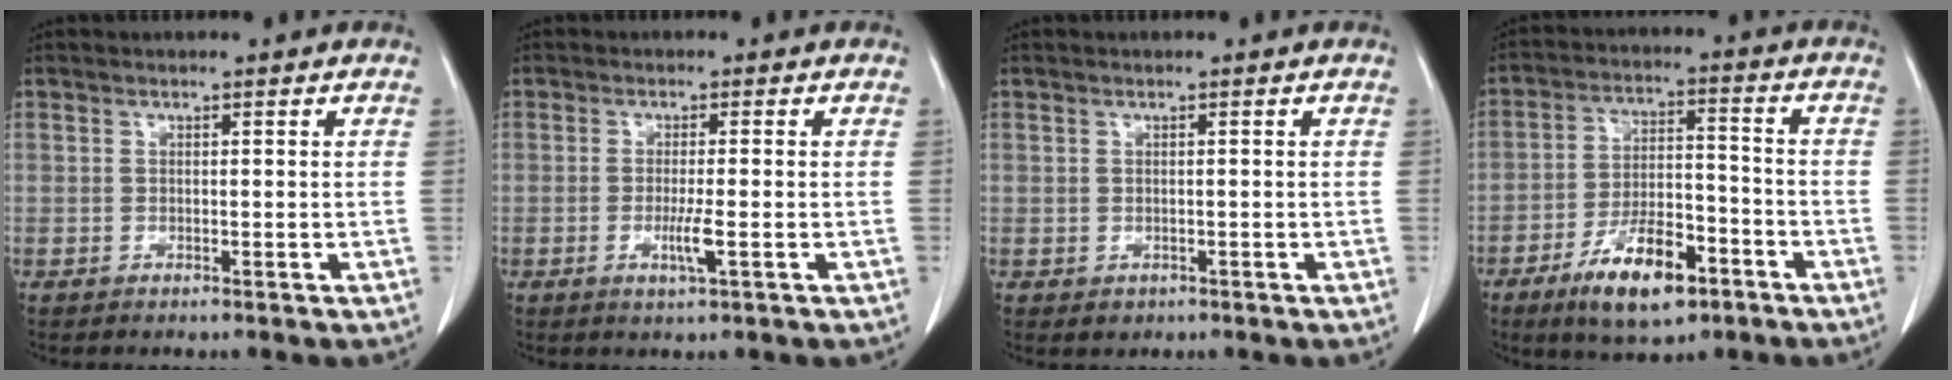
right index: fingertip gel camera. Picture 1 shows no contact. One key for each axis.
{"total": 3.1, "fx": -0.9, "fy": -0.1, "fz": 2.9, "tx": -0.058, "ty": -0.008, "tz": -0.018}
{"total": 1.0, "fx": -0.4, "fy": 1.0, "fz": 0.2, "tx": -0.006, "ty": 0.004, "tz": -0.001}
{"total": 11.9, "fx": -7.0, "fy": 4.4, "fz": 8.5, "tx": -0.153, "ty": 0.005, "tz": -0.117}